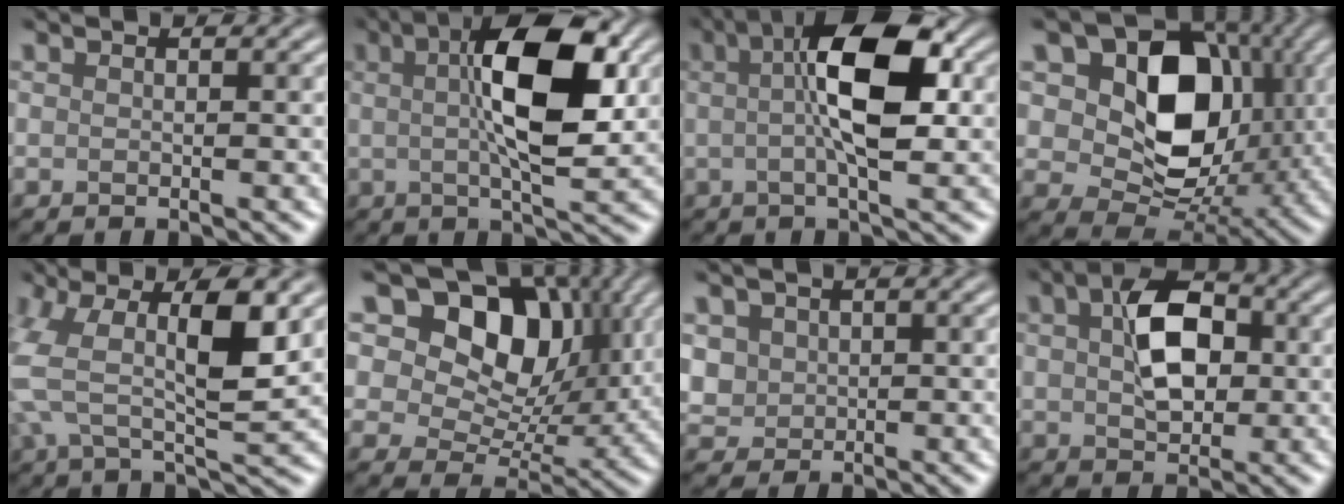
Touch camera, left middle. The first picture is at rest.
{"total": 8.7, "force": [1.9, 2.3, 8.2], "torque": [-0.129, 0.018, 0.035]}
{"total": 7.1, "force": [1.3, 1.7, 6.8], "torque": [-0.116, 0.018, 0.023]}
{"total": 11.4, "force": [2.6, 8.5, 7.2], "torque": [-0.122, -0.008, 0.054]}
{"total": 9.0, "force": [2.2, 3.5, 8.0], "torque": [-0.186, 0.011, 0.043]}
{"total": 11.8, "force": [6.0, 7.5, 6.9], "torque": [-0.111, 0.017, 0.096]}
{"total": 2.6, "force": [1.1, 2.4, 0.3], "torque": [-0.047, 0.011, 0.041]}
{"total": 5.4, "force": [1.1, 3.3, 4.1], "torque": [-0.082, 0.015, 0.024]}